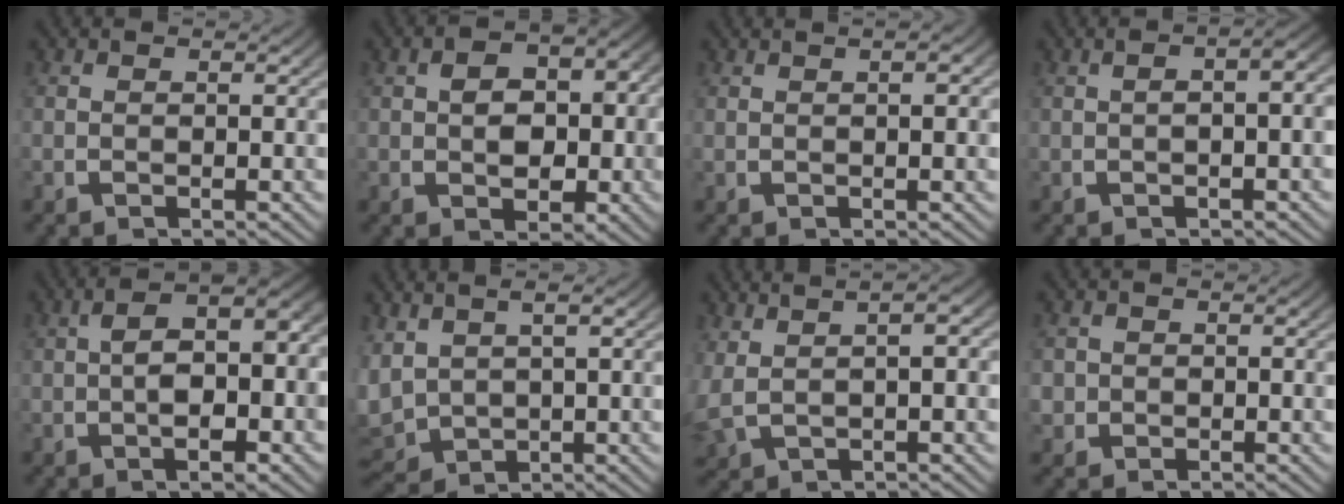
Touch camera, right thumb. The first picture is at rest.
{"total": 6.8, "force": [0.1, 4.8, 4.9], "torque": [-0.081, -0.032, 0.020]}
{"total": 1.8, "force": [0.7, 0.5, 1.6], "torque": [-0.018, 0.005, 0.014]}
{"total": 4.0, "force": [0.3, 1.4, 3.7], "torque": [-0.043, 0.021, 0.000]}
{"total": 8.7, "force": [0.6, 5.1, 7.0], "torque": [-0.093, 0.002, 0.005]}
{"total": 7.5, "force": [0.3, 5.8, 4.7], "torque": [-0.124, -0.032, 0.031]}
{"total": 5.6, "force": [2.0, 3.2, 4.2], "torque": [-0.072, 0.012, 0.038]}
{"total": 2.4, "force": [-0.3, 2.3, 0.6], "torque": [-0.018, -0.012, -0.003]}